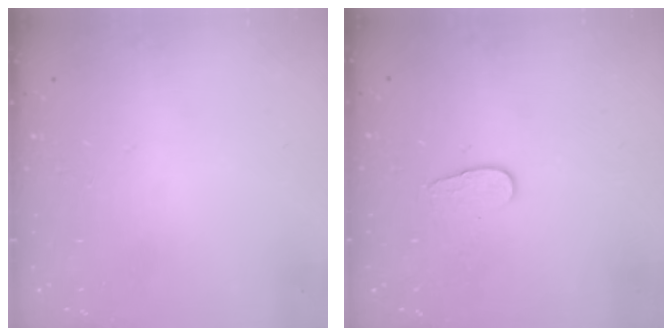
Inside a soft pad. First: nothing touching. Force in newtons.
{"total": 5.3, "press": 5.3, "slide": 0.5}